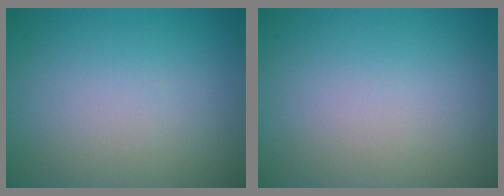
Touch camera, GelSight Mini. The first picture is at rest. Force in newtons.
{"total": 0.0}